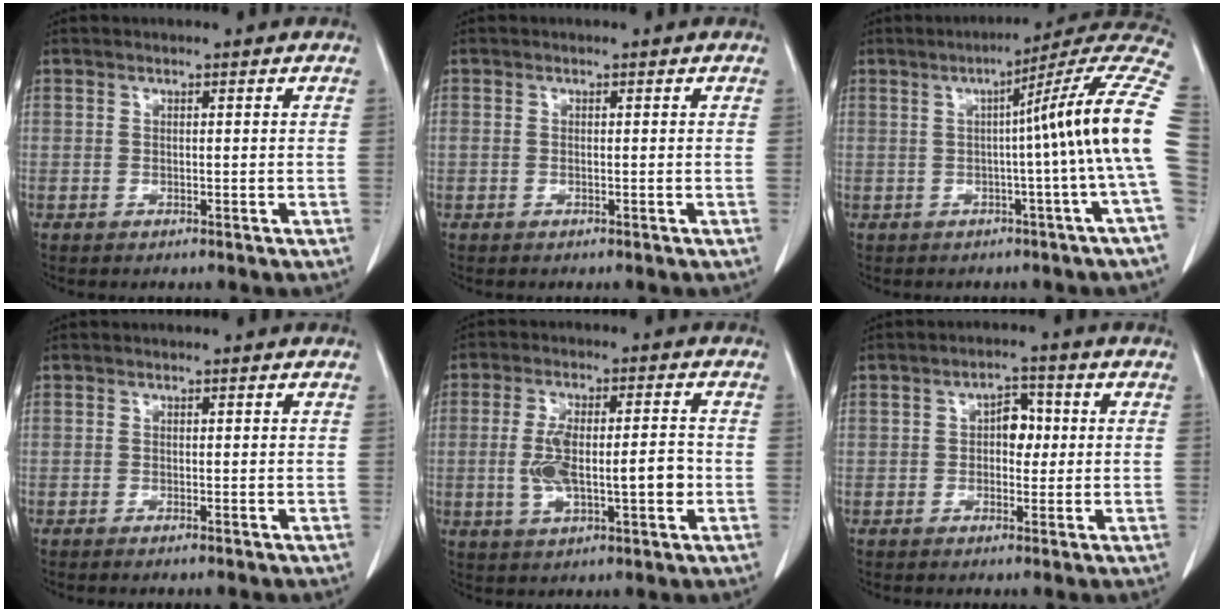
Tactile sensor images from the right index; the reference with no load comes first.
{"total": 0.0}
{"total": 15.1, "force": [0.2, -2.3, 15.0], "torque": [-0.176, 0.023, -0.011]}
{"total": 0.8, "force": [-0.5, -0.1, 0.6], "torque": [-0.008, -0.001, -0.008]}
{"total": 9.8, "force": [-1.2, 3.0, 9.2], "torque": [-0.178, 0.012, -0.012]}
{"total": 4.0, "force": [0.3, 2.5, 3.2], "torque": [-0.044, 0.013, 0.002]}